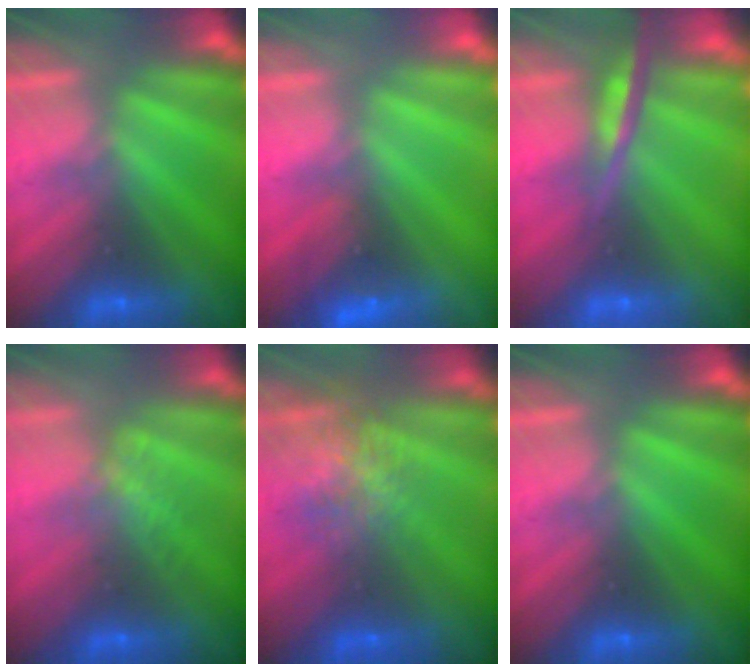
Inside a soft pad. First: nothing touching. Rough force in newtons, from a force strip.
{"total": 2.5}
{"total": 7.5}
{"total": 1.3}
{"total": 7.1}
{"total": 0.0}